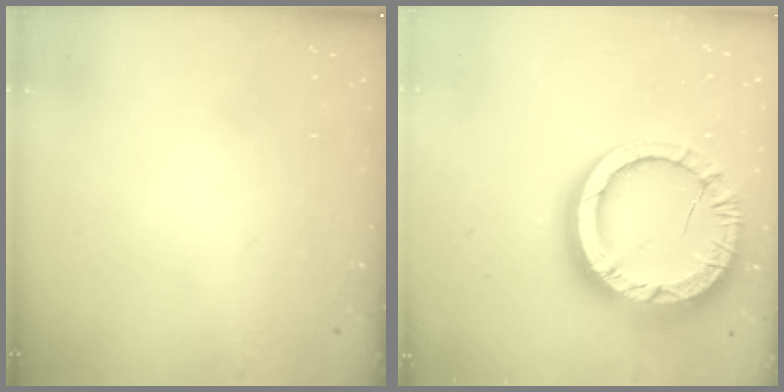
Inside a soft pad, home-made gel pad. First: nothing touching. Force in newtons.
{"total": 19.9, "press": 19.8, "slide": 2.0}